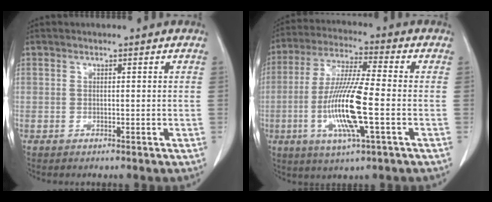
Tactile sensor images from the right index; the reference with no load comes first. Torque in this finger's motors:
{"motor_torque": [1.33, -0.81, 0.83, 0.14]}